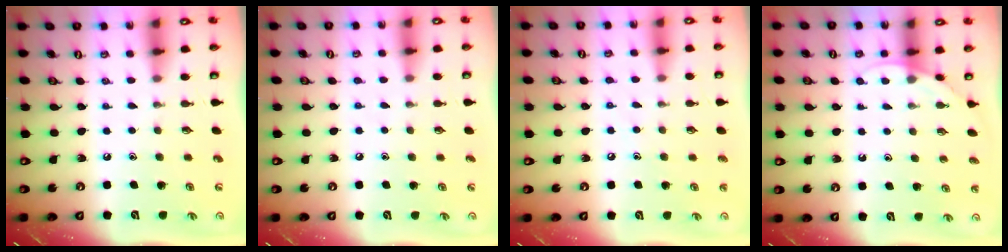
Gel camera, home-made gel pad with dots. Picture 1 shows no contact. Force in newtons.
{"total": 2.3, "press": 2.3, "slide": 0.3}
{"total": 5.7, "press": 5.7, "slide": 0.7}
{"total": 4.8, "press": 4.7, "slide": 0.5}